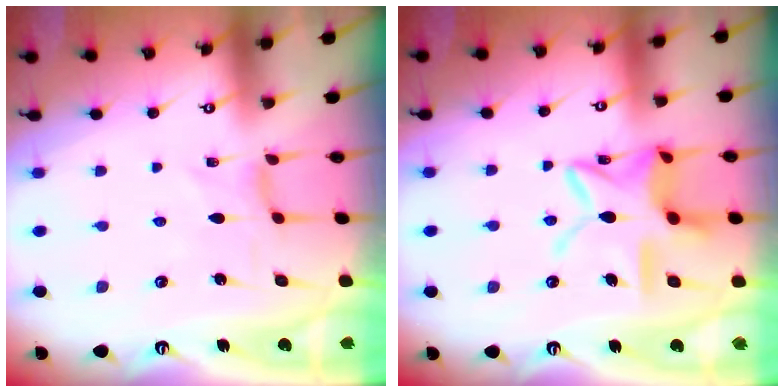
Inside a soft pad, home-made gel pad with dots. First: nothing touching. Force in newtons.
{"total": 15.2, "press": 15.1, "slide": 1.0}